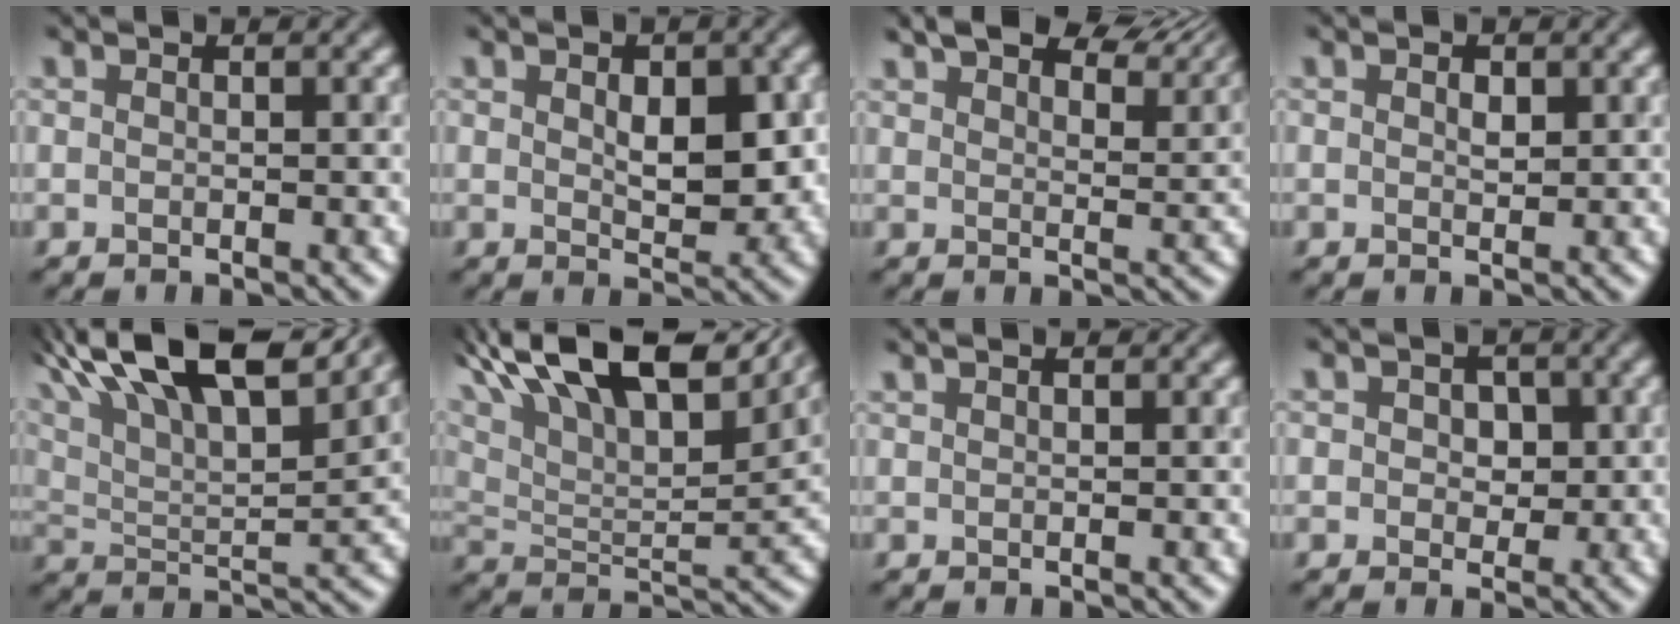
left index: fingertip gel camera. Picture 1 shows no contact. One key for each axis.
{"total": 5.0, "fx": 0.4, "fy": 2.7, "fz": 4.2, "tx": -0.055, "ty": 0.001, "tz": 0.015}
{"total": 7.7, "fx": 6.5, "fy": 2.2, "fz": 3.4, "tx": -0.041, "ty": 0.018, "tz": 0.087}
{"total": 0.9, "fx": 0.4, "fy": 0.5, "fz": 0.6, "tx": -0.007, "ty": 0.006, "tz": 0.009}
{"total": 14.9, "fx": 10.2, "fy": 4.5, "fz": 9.8, "tx": -0.166, "ty": 0.030, "tz": 0.154}
{"total": 16.1, "fx": 10.5, "fy": 6.4, "fz": 10.4, "tx": -0.185, "ty": 0.038, "tz": 0.164}
{"total": 1.2, "fx": 1.1, "fy": 0.0, "fz": 0.2, "tx": -0.002, "ty": 0.003, "tz": 0.017}
{"total": 2.3, "fx": 0.3, "fy": 1.9, "fz": 1.2, "tx": -0.001, "ty": 0.007, "tz": 0.002}